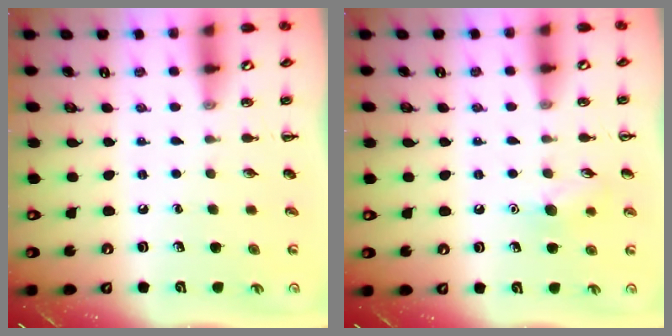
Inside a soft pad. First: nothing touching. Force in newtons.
{"total": 7.0, "press": 6.8, "slide": 1.6}